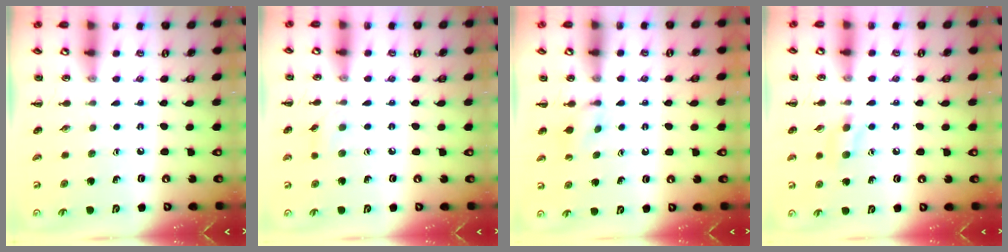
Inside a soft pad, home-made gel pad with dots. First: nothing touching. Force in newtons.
{"total": 5.4, "press": 5.0, "slide": 2.0}
{"total": 3.4, "press": 3.1, "slide": 1.2}
{"total": 5.1, "press": 4.8, "slide": 1.7}